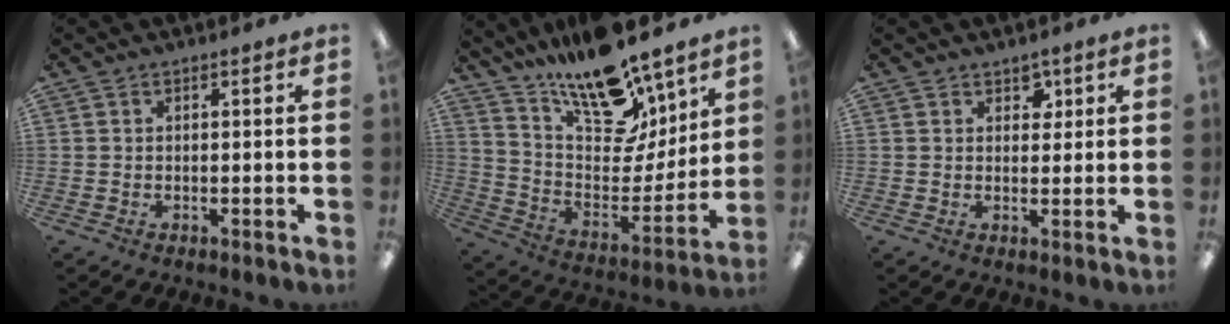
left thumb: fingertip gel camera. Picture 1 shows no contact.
{"total": 19.8, "force": [15.9, 7.3, 9.2], "torque": [-0.163, -0.120, 0.282]}
{"total": 2.8, "force": [1.9, 1.9, 0.9], "torque": [0.003, -0.008, 0.029]}